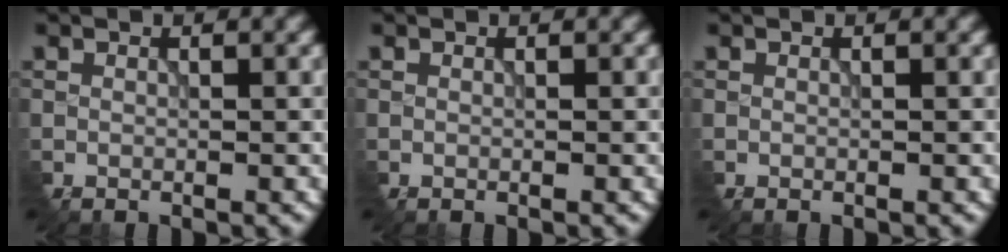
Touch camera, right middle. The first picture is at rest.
{"total": 0.0}
{"total": 0.0}